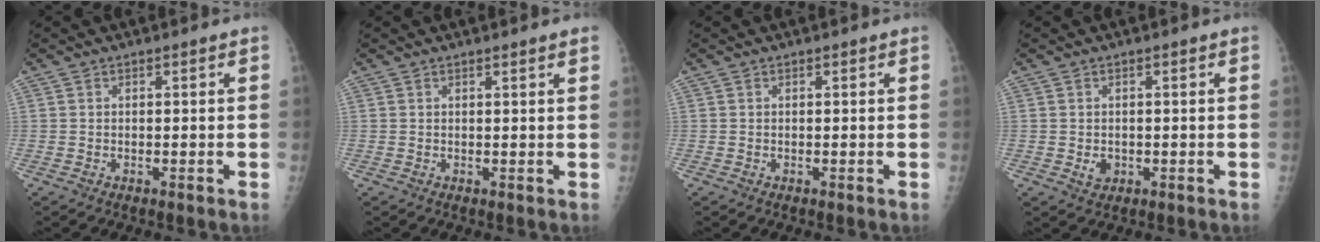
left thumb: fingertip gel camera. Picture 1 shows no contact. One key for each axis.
{"total": 1.7, "fx": 1.3, "fy": -0.1, "fz": 1.0, "tx": -0.009, "ty": 0.000, "tz": 0.016}
{"total": 0.0}
{"total": 2.1, "fx": -0.3, "fy": 1.8, "fz": 1.1, "tx": -0.010, "ty": 0.000, "tz": 0.003}